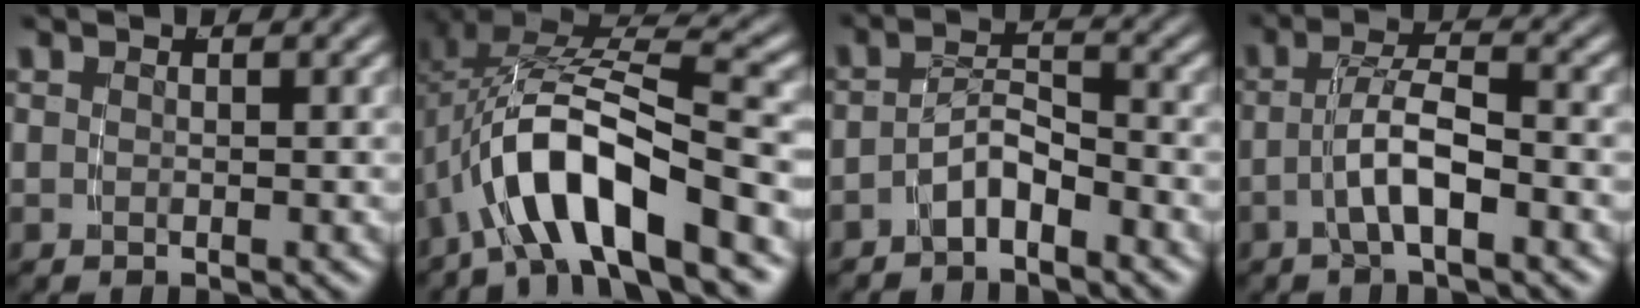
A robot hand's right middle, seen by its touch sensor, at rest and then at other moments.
{"total": 8.3, "force": [-1.8, 3.8, 7.1], "torque": [-0.156, -0.022, -0.013]}
{"total": 3.5, "force": [-2.8, 1.4, 1.6], "torque": [-0.025, -0.006, -0.050]}
{"total": 3.8, "force": [-1.7, 0.8, 3.3], "torque": [-0.056, 0.007, -0.031]}